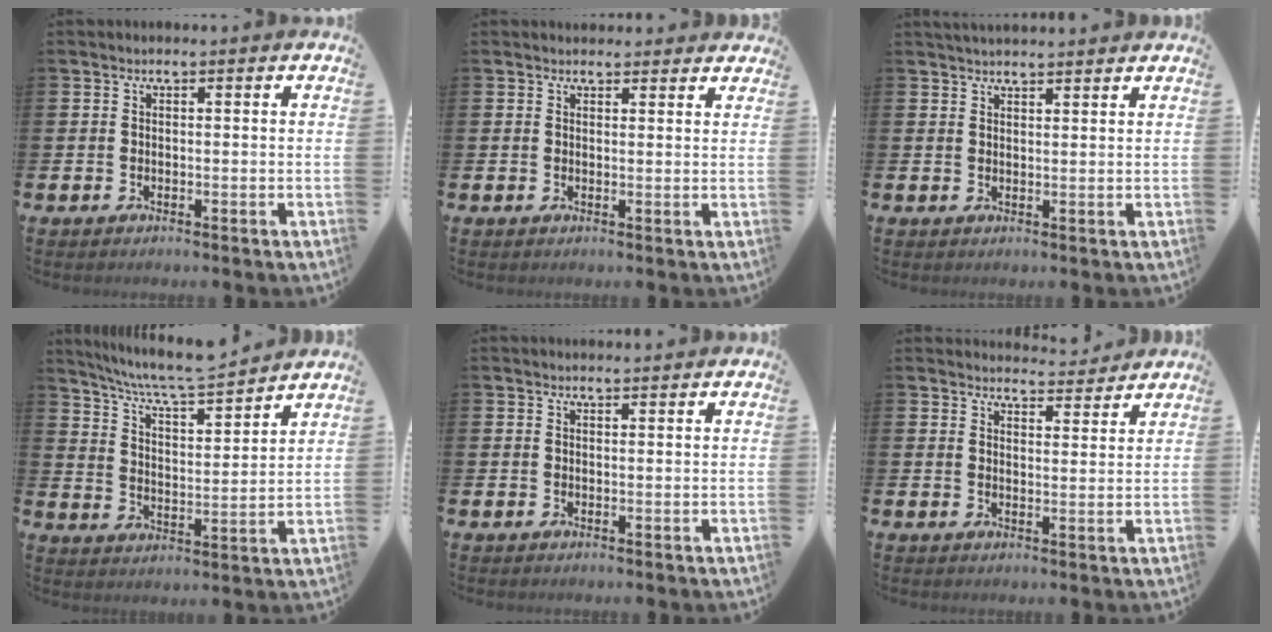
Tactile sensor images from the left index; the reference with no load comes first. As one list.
[{"total": 1.9, "force": [1.8, 0.6, -0.1], "torque": [0.012, -0.008, 0.030]}, {"total": 2.6, "force": [2.5, 0.2, 0.1], "torque": [-0.001, -0.010, 0.045]}, {"total": 7.4, "force": [7.1, 0.1, 2.1], "torque": [-0.069, -0.055, 0.123]}, {"total": 0.8, "force": [0.7, -0.1, 0.0], "torque": [0.012, -0.007, 0.012]}, {"total": 3.9, "force": [3.9, 0.2, 0.0], "torque": [-0.003, -0.026, 0.069]}]